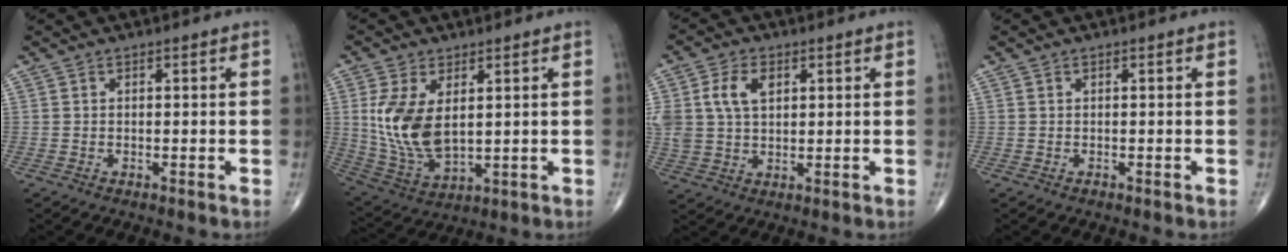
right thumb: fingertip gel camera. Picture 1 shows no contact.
{"total": 12.3, "force": [2.2, 6.8, 10.0], "torque": [-0.200, -0.016, 0.059]}
{"total": 9.5, "force": [2.8, 6.3, 6.5], "torque": [-0.131, 0.004, 0.057]}
{"total": 0.0}